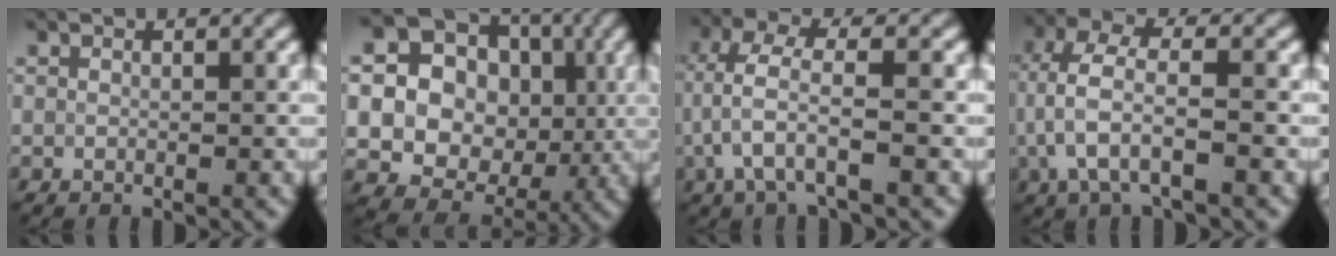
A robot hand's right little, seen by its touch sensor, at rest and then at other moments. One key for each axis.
{"total": 15.8, "fx": 1.2, "fy": 14.6, "fz": 6.0, "tx": -0.128, "ty": 0.033, "tz": 0.003}
{"total": 4.6, "fx": -0.9, "fy": 1.3, "fz": 4.3, "tx": -0.086, "ty": 0.014, "tz": -0.017}
{"total": 5.3, "fx": -0.8, "fy": 2.1, "fz": 4.8, "tx": -0.095, "ty": 0.014, "tz": -0.017}